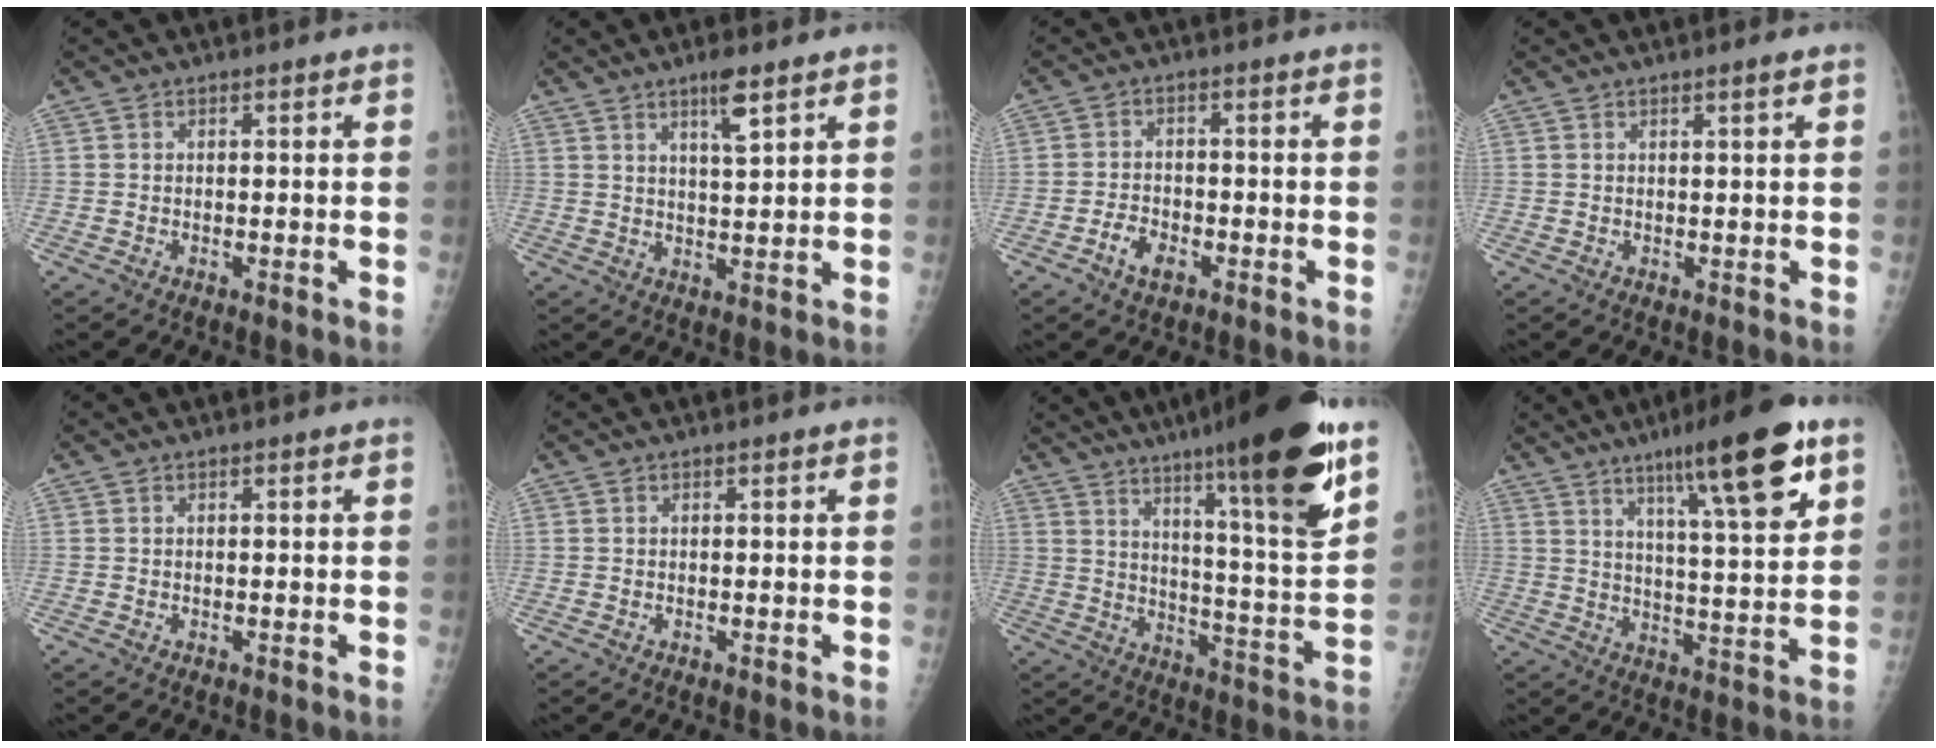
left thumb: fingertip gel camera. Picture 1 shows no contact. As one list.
[{"total": 5.0, "force": [3.1, 0.7, 3.9], "torque": [-0.067, -0.020, 0.056]}, {"total": 4.2, "force": [-2.3, 2.5, 2.6], "torque": [-0.038, 0.016, -0.040]}, {"total": 1.1, "force": [0.6, -0.2, 0.9], "torque": [-0.018, -0.003, 0.012]}, {"total": 0.0}, {"total": 0.0}, {"total": 22.5, "force": [13.9, 1.9, 17.6], "torque": [-0.243, -0.064, 0.214]}, {"total": 17.2, "force": [9.3, 2.6, 14.1], "torque": [-0.201, -0.038, 0.143]}]